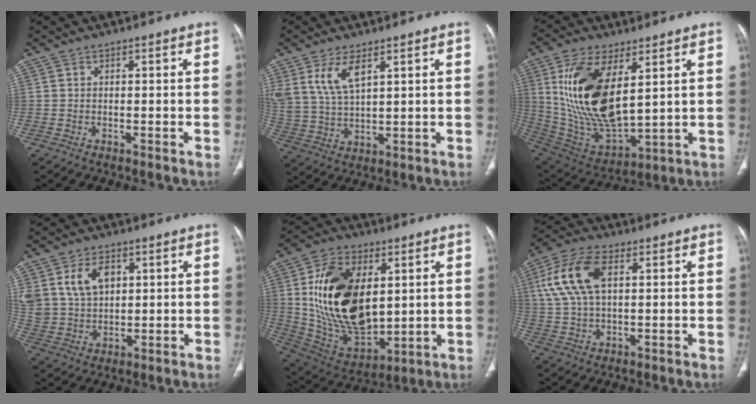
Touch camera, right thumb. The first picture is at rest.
{"total": 8.1, "force": [4.2, 3.5, 5.9], "torque": [-0.123, -0.017, 0.097]}
{"total": 20.5, "force": [6.2, 9.6, 17.0], "torque": [-0.325, -0.030, 0.133]}
{"total": 10.9, "force": [4.1, 7.5, 6.7], "torque": [-0.118, -0.011, 0.092]}
{"total": 24.0, "force": [4.1, 14.3, 18.8], "torque": [-0.320, -0.022, 0.093]}
{"total": 12.3, "force": [3.4, 6.4, 9.9], "torque": [-0.216, 0.015, 0.067]}